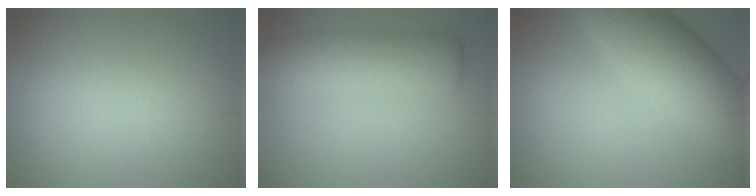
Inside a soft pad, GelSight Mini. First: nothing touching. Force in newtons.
{"total": 6.0, "press": 6.0, "slide": 0.1}
{"total": 10.5, "press": 10.5, "slide": 0.4}